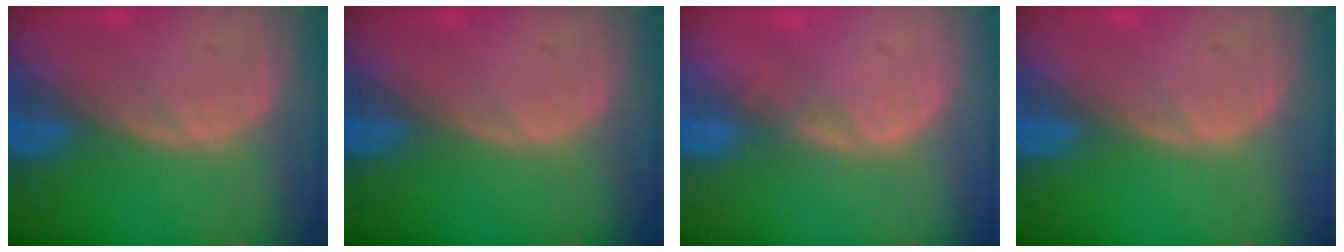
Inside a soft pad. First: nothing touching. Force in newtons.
{"total": 0.0}
{"total": 1.9, "press": 1.5, "slide": 1.1}
{"total": 0.0}